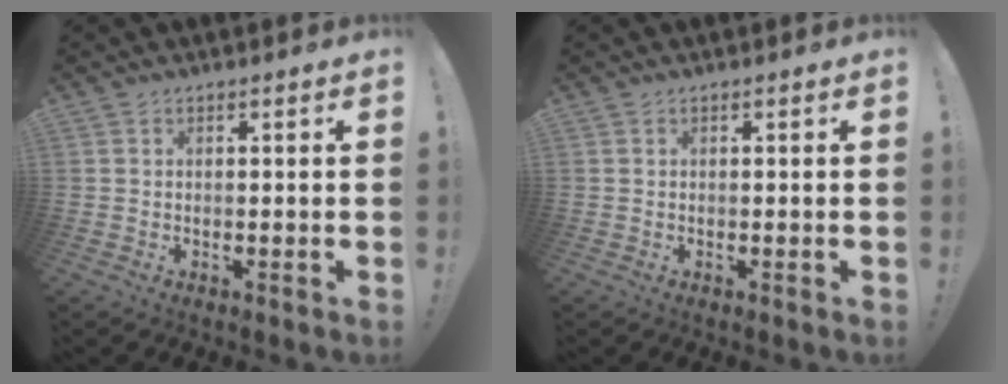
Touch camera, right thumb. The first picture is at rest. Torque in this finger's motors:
{"motor_torque": [-0.01, 0.00, 0.01, -0.05, 0.00]}